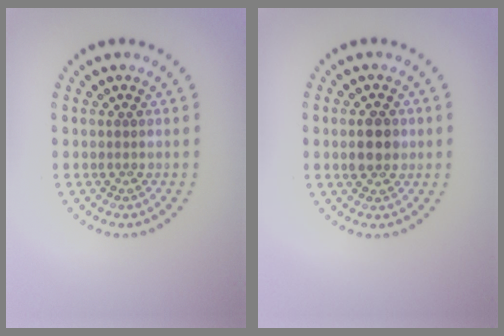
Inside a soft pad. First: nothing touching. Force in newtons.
{"total": 2.7, "press": 2.7, "slide": 0.2}